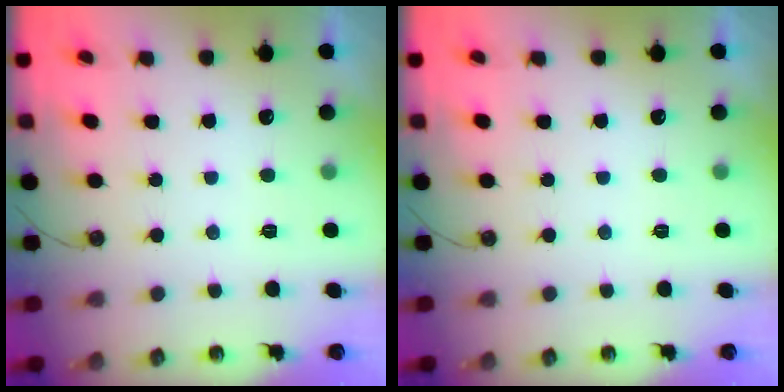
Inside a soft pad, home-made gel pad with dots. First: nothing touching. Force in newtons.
{"total": 0.0}